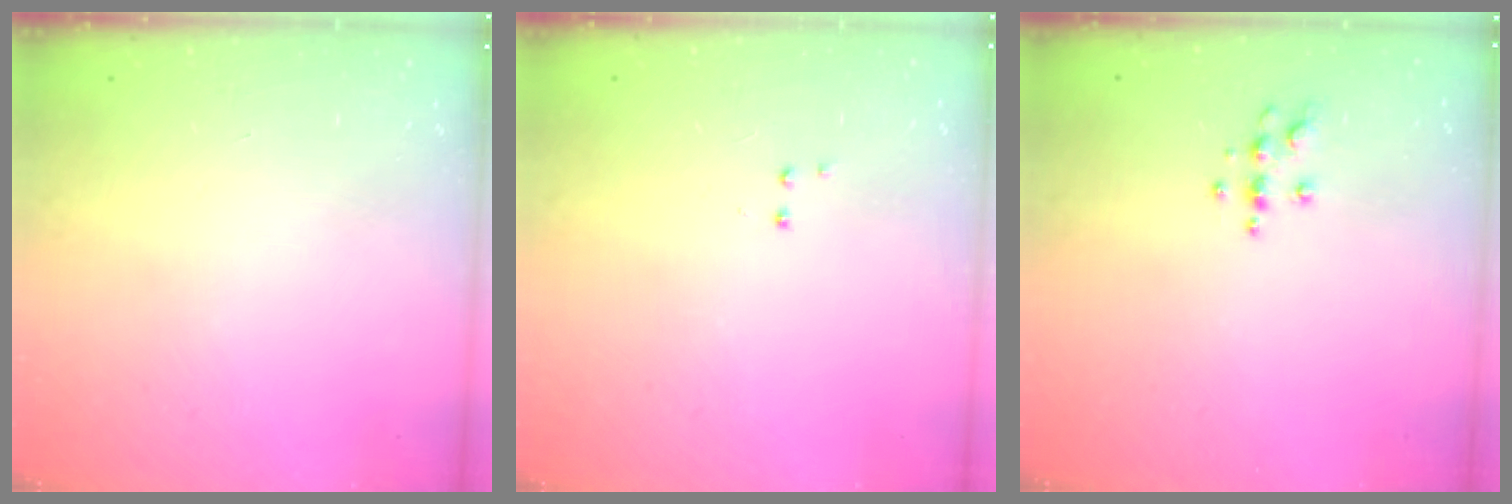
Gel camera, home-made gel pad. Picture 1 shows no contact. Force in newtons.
{"total": 2.8, "press": 2.7, "slide": 0.5}
{"total": 5.6, "press": 5.5, "slide": 0.7}